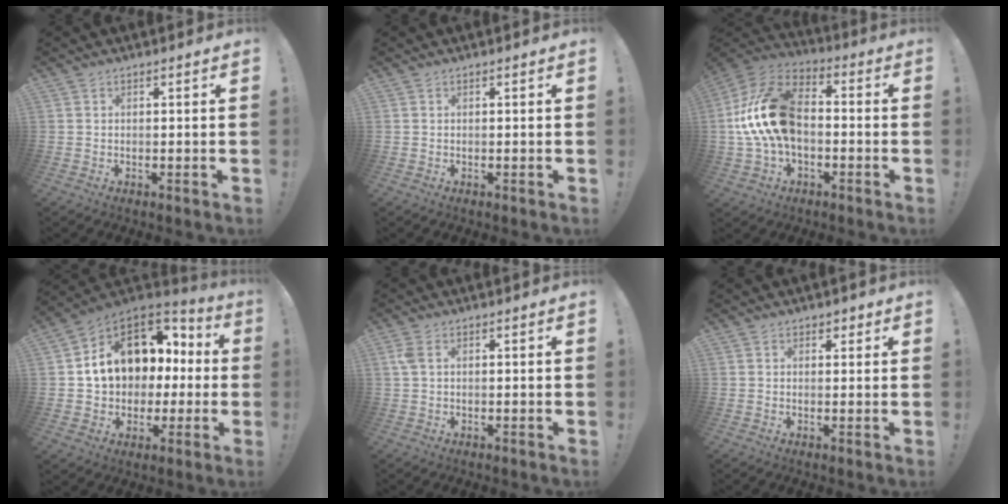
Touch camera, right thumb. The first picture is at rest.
{"total": 0.0}
{"total": 20.5, "force": [-0.6, 13.4, 15.4], "torque": [-0.279, 0.032, 0.001]}
{"total": 15.5, "force": [4.0, 12.3, 8.6], "torque": [-0.122, -0.014, 0.095]}
{"total": 2.9, "force": [1.1, 1.4, 2.3], "torque": [-0.049, 0.004, 0.021]}
{"total": 1.7, "force": [1.0, 1.3, 0.5], "torque": [0.013, -0.008, 0.013]}